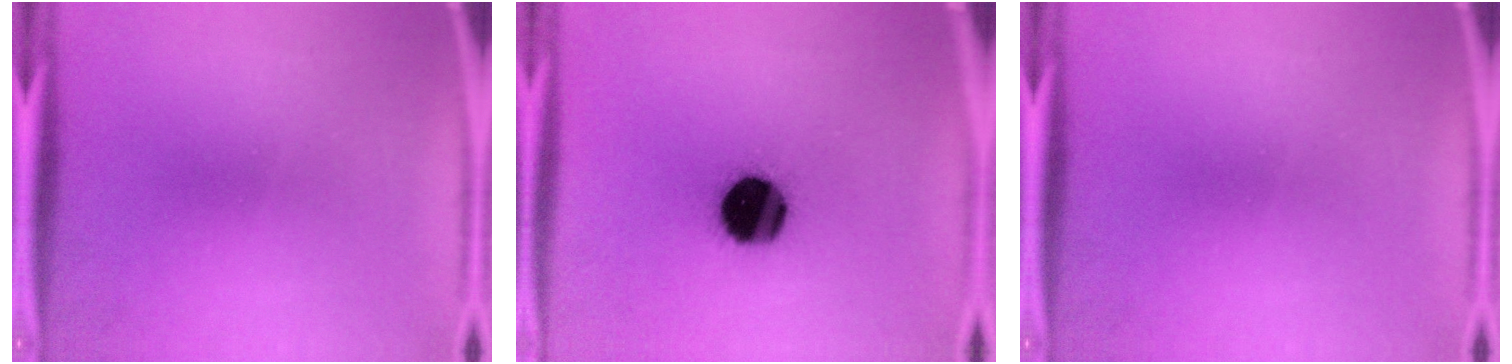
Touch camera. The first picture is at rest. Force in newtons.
{"total": 16.9}
{"total": 0.0}